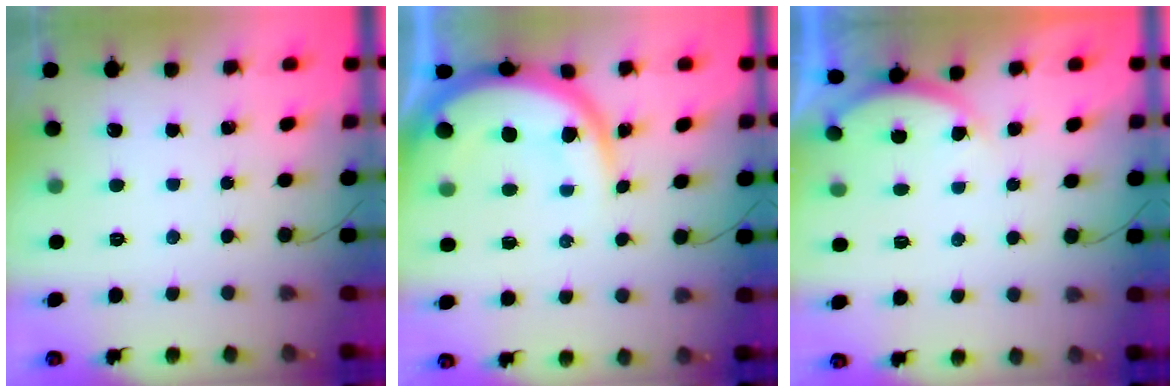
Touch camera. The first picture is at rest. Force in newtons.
{"total": 11.3, "press": 11.2, "slide": 1.2}
{"total": 2.6, "press": 2.5, "slide": 0.7}